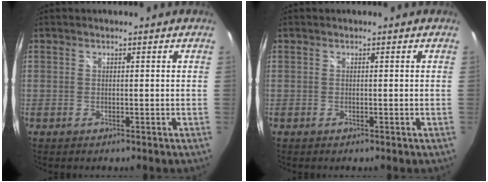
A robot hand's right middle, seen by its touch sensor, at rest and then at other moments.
{"total": 0.0}